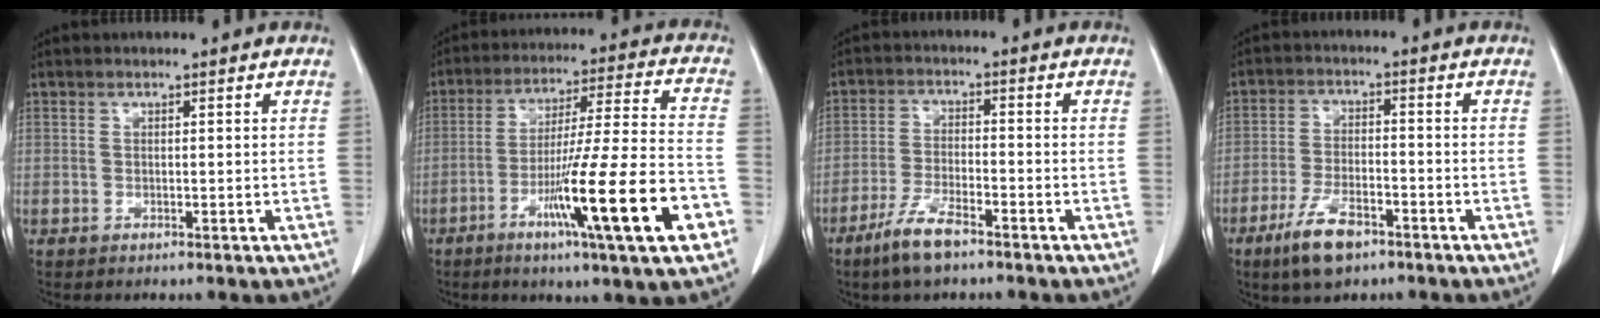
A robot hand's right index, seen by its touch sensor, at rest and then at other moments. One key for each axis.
{"total": 19.0, "fx": -7.8, "fy": -0.3, "fz": 17.3, "tx": -0.276, "ty": -0.023, "tz": -0.127}
{"total": 6.5, "fx": -4.7, "fy": 1.3, "fz": 4.4, "tx": -0.095, "ty": -0.008, "tz": -0.088}
{"total": 7.6, "fx": -5.0, "fy": 2.6, "fz": 5.1, "tx": -0.108, "ty": -0.008, "tz": -0.088}